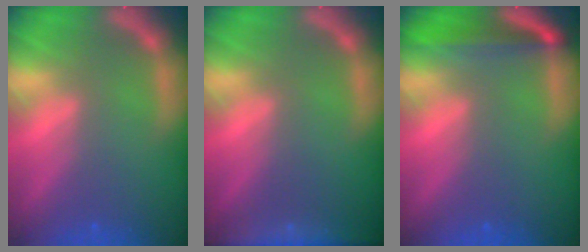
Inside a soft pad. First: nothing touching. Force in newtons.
{"total": 6.5}
{"total": 4.5}